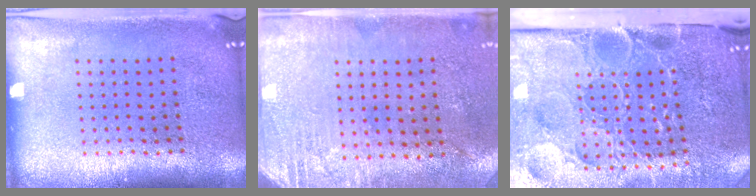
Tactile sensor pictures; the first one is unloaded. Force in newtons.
{"total": 2.8, "press": 2.4, "slide": 1.5}
{"total": 5.2, "press": 4.2, "slide": 3.0}